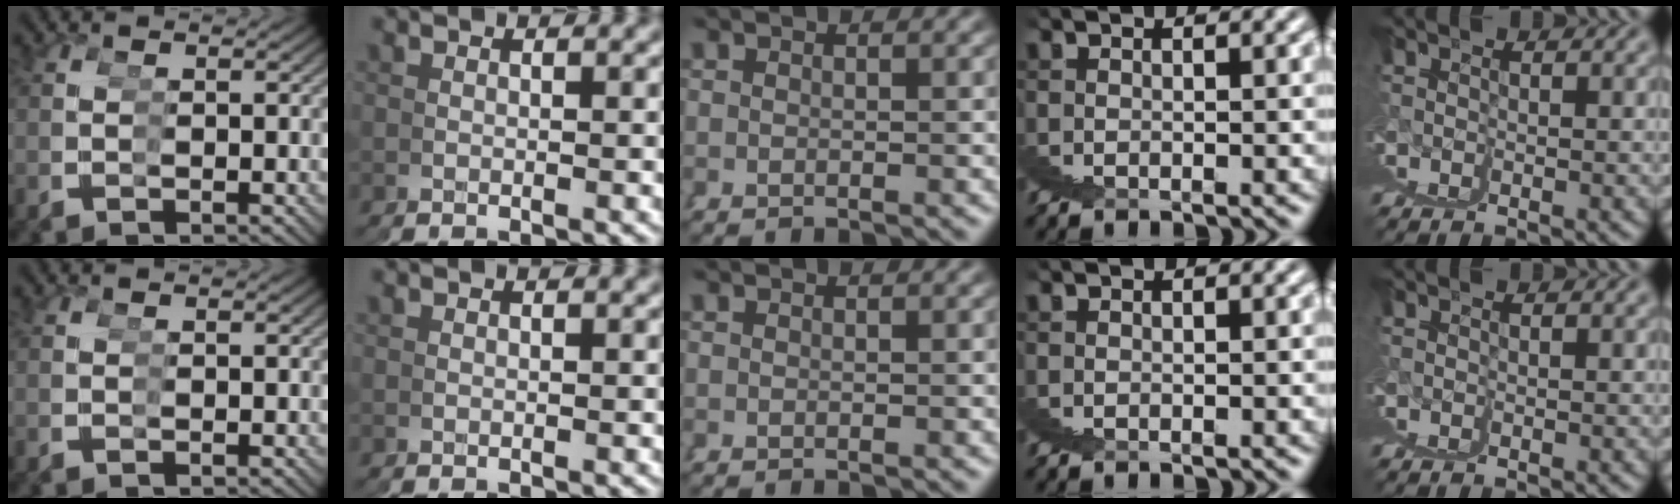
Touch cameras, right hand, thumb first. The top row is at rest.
{}